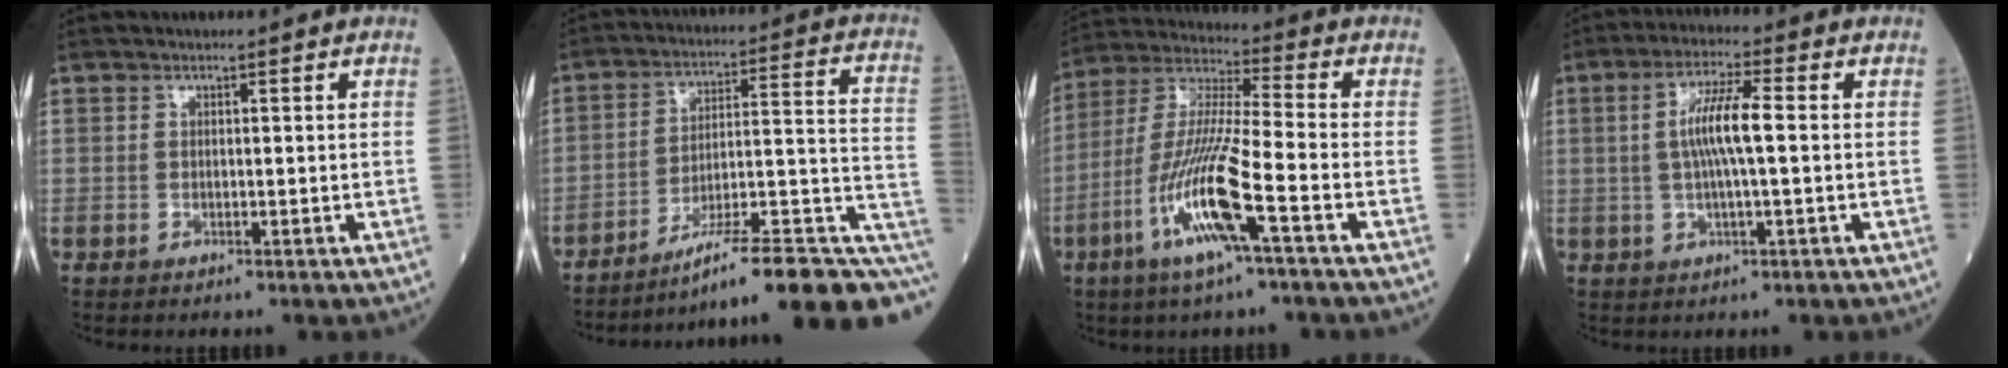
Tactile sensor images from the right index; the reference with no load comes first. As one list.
[{"total": 19.2, "force": [-15.7, 0.2, 11.0], "torque": [-0.089, 0.029, -0.229]}, {"total": 14.0, "force": [-5.7, 0.1, 12.8], "torque": [-0.267, -0.010, -0.115]}, {"total": 7.1, "force": [0.4, 0.5, 7.0], "torque": [-0.140, 0.007, 0.004]}]